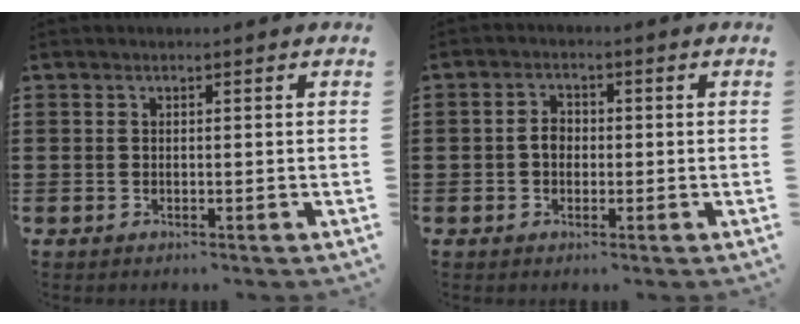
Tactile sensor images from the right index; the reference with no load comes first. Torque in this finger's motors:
{"motor_torque": [0.45, -0.23, 0.21, 0.05]}